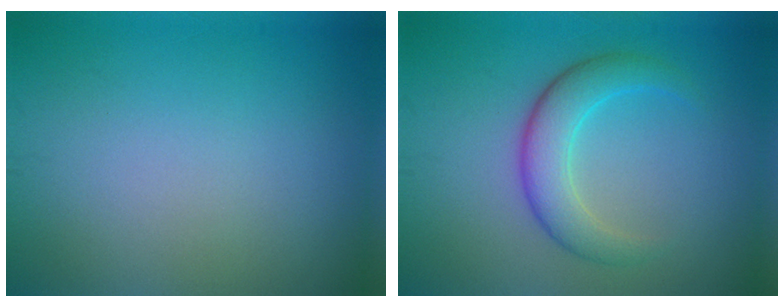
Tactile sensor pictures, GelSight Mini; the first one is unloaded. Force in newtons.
{"total": 4.2, "press": 4.2, "slide": 0.1}